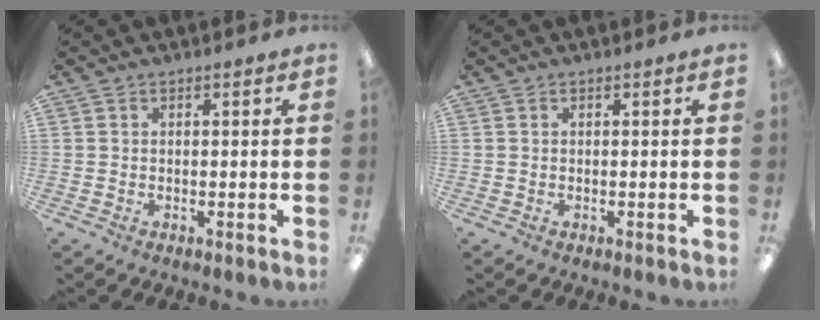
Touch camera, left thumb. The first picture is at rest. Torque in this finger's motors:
{"motor_torque": [0.00, 0.00, 0.01, -0.03, 0.00]}